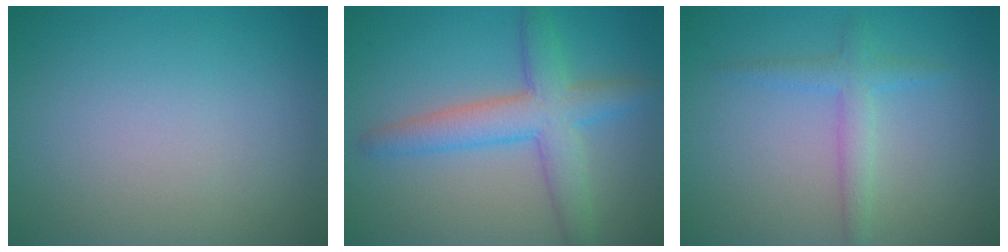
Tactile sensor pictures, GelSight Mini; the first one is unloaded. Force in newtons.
{"total": 5.2, "press": 5.2, "slide": 0.1}
{"total": 2.3, "press": 2.3, "slide": 0.1}